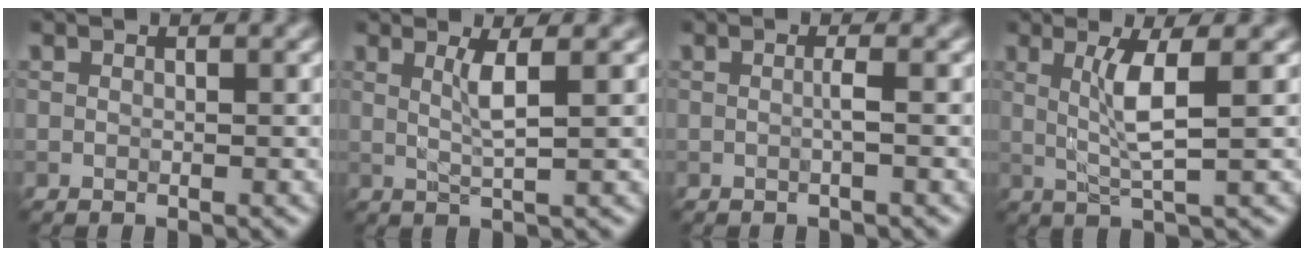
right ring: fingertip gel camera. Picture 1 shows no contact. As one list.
[{"total": 2.5, "force": [0.7, 0.4, 2.4], "torque": [-0.044, -0.002, 0.014]}, {"total": 1.1, "force": [-0.1, 0.1, 1.0], "torque": [-0.018, -0.002, -0.005]}, {"total": 3.7, "force": [0.8, 0.3, 3.6], "torque": [-0.077, -0.002, 0.021]}]